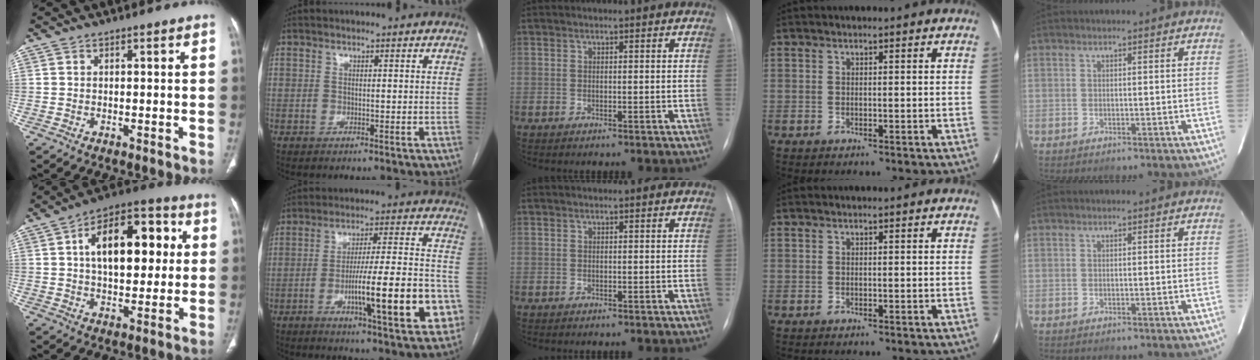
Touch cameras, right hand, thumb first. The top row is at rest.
{"thumb": {"total": 17.4, "force": [3.4, 9.6, 14.2], "torque": [-0.181, 0.022, 0.048]}, "index": {"total": 17.9, "force": [-5.5, 2.5, 16.9], "torque": [-0.226, 0.014, -0.072]}}